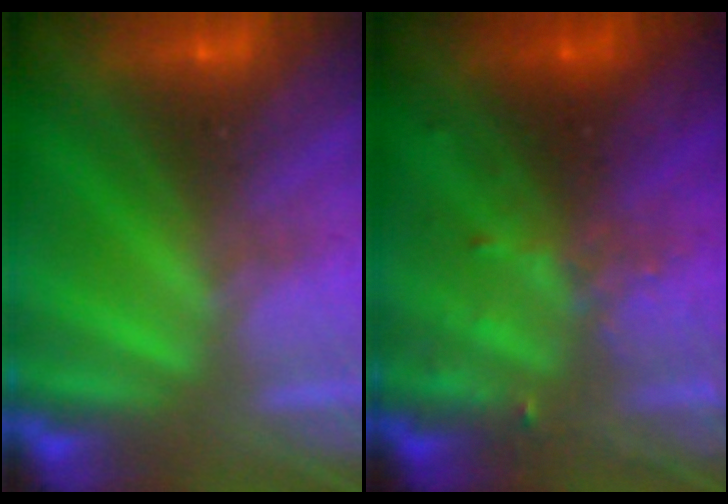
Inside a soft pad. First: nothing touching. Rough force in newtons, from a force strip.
{"total": 4.2}